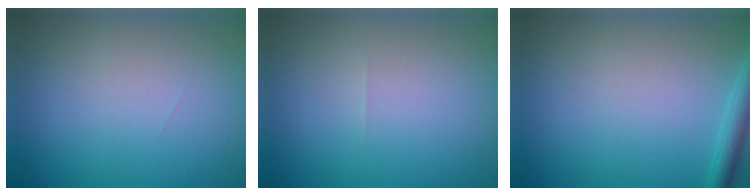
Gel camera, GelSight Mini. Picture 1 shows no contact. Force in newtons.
{"total": 0.0}
{"total": 1.9, "press": 1.9, "slide": 0.1}